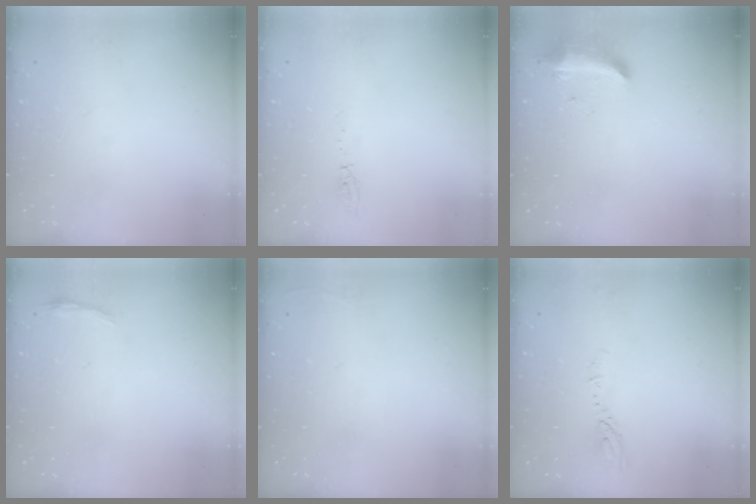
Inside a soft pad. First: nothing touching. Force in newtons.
{"total": 3.4, "press": 3.3, "slide": 0.8}
{"total": 8.6, "press": 8.6, "slide": 0.3}
{"total": 3.1, "press": 3.0, "slide": 0.7}
{"total": 2.7, "press": 2.6, "slide": 1.0}
{"total": 3.1, "press": 3.1, "slide": 0.4}